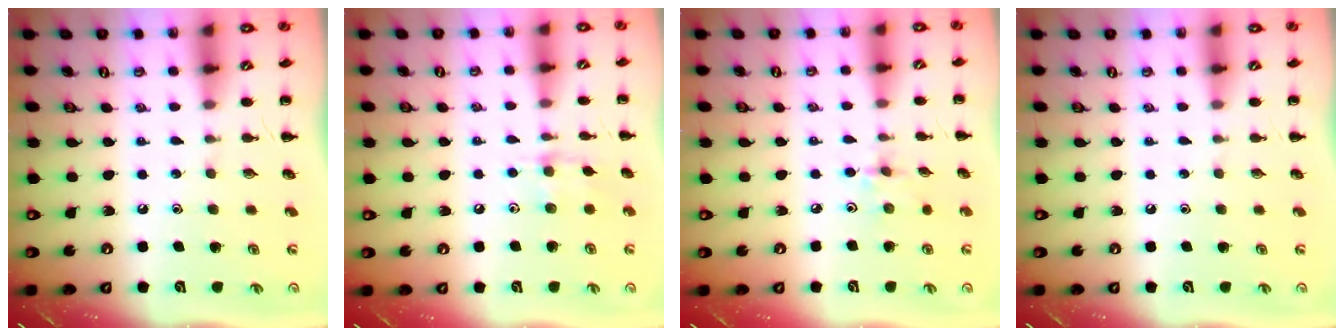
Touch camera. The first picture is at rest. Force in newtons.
{"total": 6.0, "press": 6.0, "slide": 0.5}
{"total": 2.2, "press": 2.1, "slide": 0.6}
{"total": 0.0}